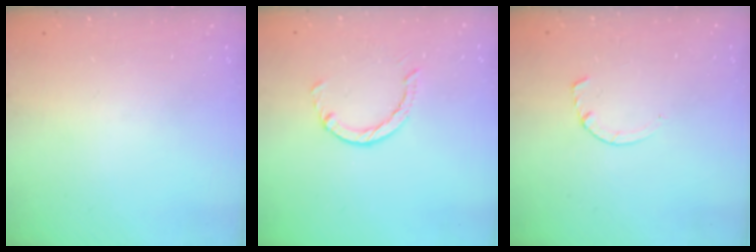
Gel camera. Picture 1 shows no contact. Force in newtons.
{"total": 2.5, "press": 2.4, "slide": 0.4}
{"total": 2.9, "press": 2.9, "slide": 0.4}